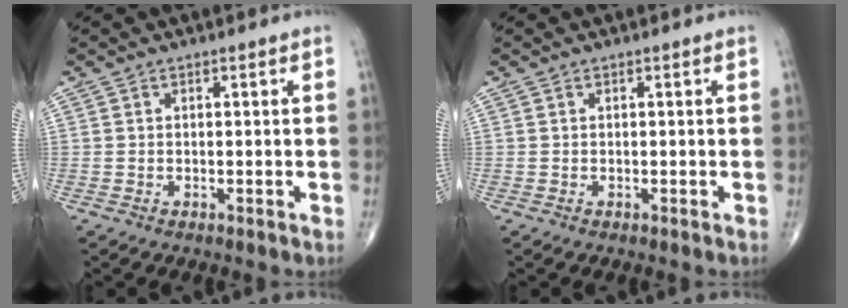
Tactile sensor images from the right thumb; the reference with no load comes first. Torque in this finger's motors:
{"motor_torque": [-0.24, 0.01, -0.01, -0.01, 0.00]}